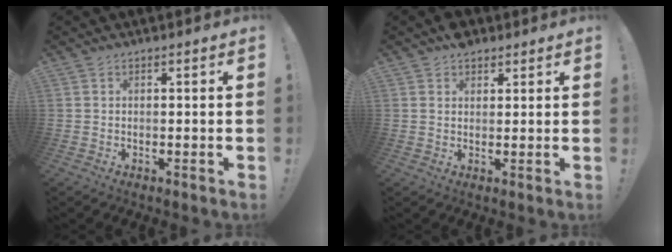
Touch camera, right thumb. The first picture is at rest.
{"total": 4.0, "force": [2.7, 2.6, 1.3], "torque": [-0.022, -0.004, 0.050]}